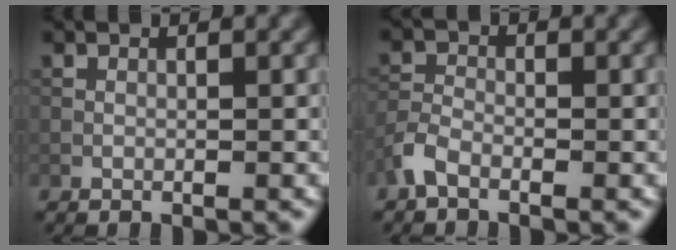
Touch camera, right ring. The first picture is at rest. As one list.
[{"total": 2.2, "force": [-1.6, 1.0, 1.2], "torque": [-0.029, 0.003, -0.042]}]